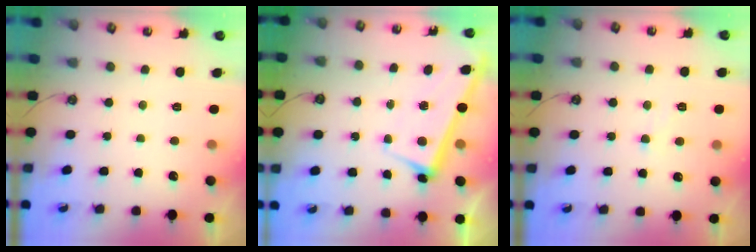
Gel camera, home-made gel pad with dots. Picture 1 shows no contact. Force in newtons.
{"total": 2.8, "press": 2.7, "slide": 0.4}
{"total": 0.6, "press": 0.5, "slide": 0.4}